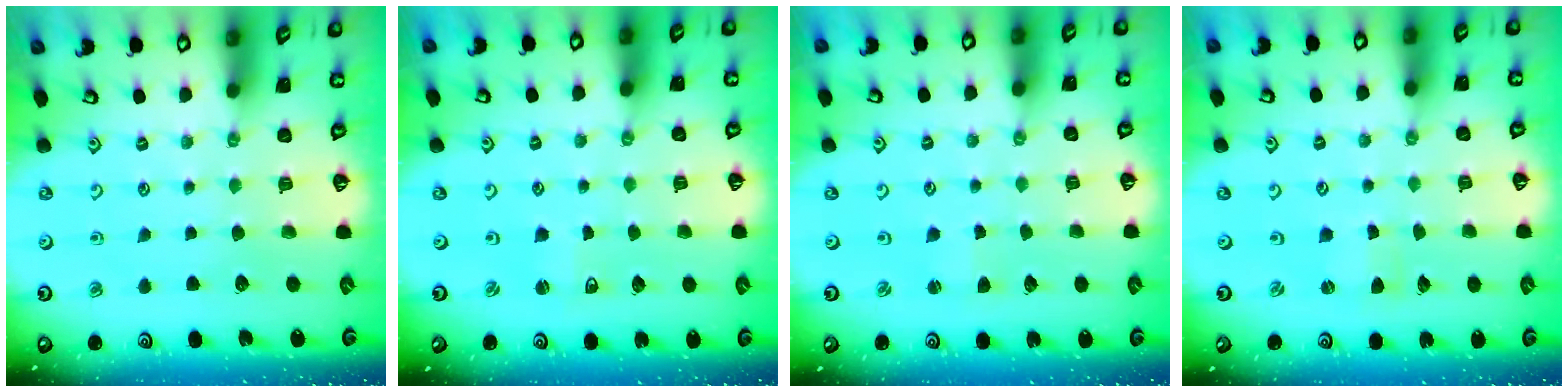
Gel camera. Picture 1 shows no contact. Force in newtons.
{"total": 2.1, "press": 2.0, "slide": 0.4}
{"total": 1.9, "press": 1.9, "slide": 0.2}
{"total": 0.9, "press": 0.9, "slide": 0.0}